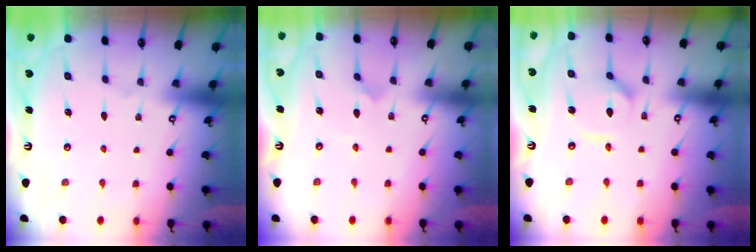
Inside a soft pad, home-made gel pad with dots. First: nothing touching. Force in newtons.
{"total": 2.7, "press": 2.7, "slide": 0.3}
{"total": 8.0, "press": 8.0, "slide": 0.7}